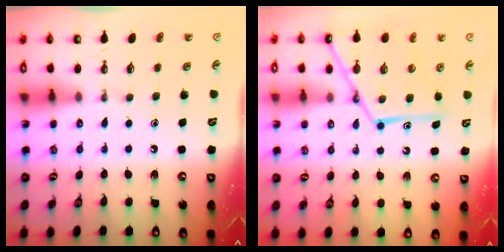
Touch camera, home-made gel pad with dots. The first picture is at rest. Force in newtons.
{"total": 15.3, "press": 15.2, "slide": 1.4}